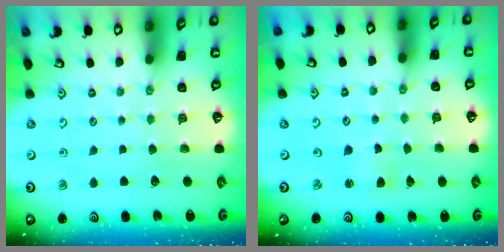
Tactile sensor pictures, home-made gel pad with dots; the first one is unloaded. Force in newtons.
{"total": 2.9, "press": 2.8, "slide": 0.4}